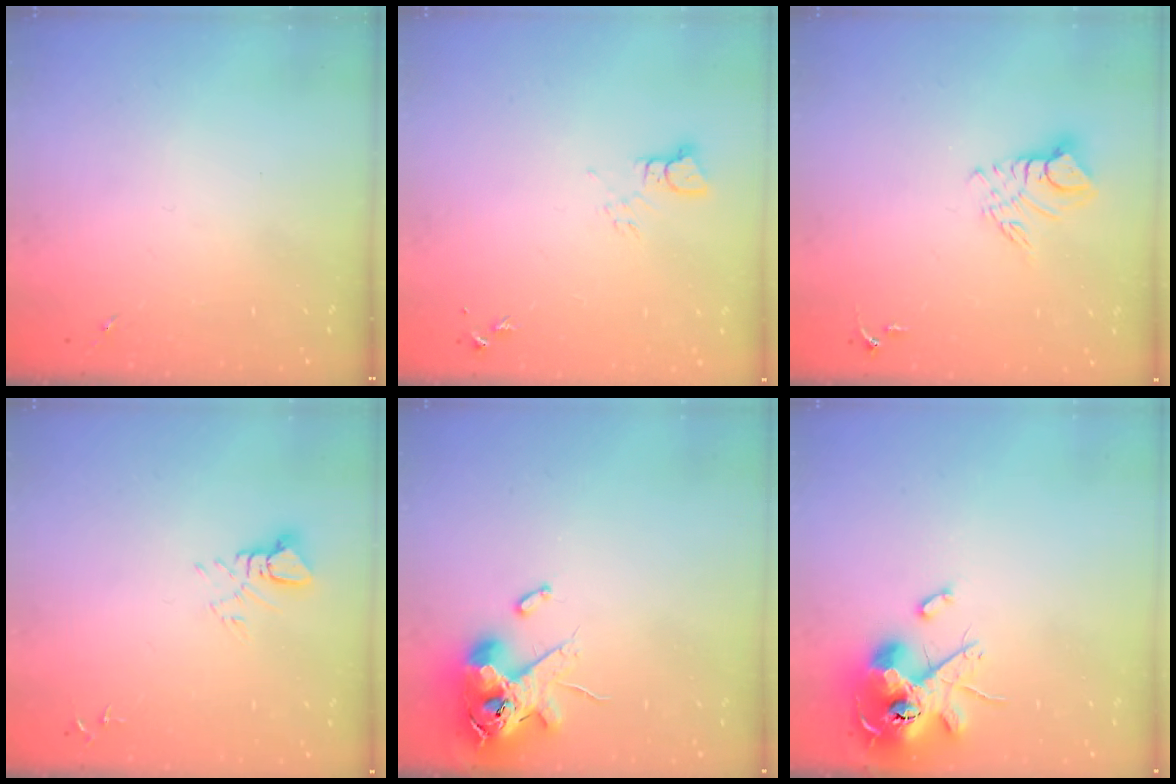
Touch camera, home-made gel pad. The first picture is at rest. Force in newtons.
{"total": 4.0, "press": 3.9, "slide": 0.3}
{"total": 9.3, "press": 9.3, "slide": 0.9}
{"total": 5.3, "press": 5.3, "slide": 0.3}
{"total": 12.9, "press": 12.7, "slide": 2.2}
{"total": 14.2, "press": 14.0, "slide": 2.0}